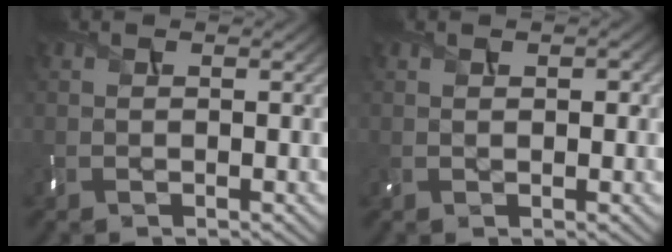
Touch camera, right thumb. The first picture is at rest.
{"total": 1.5, "force": [0.5, 0.9, 1.0], "torque": [-0.019, -0.002, 0.012]}